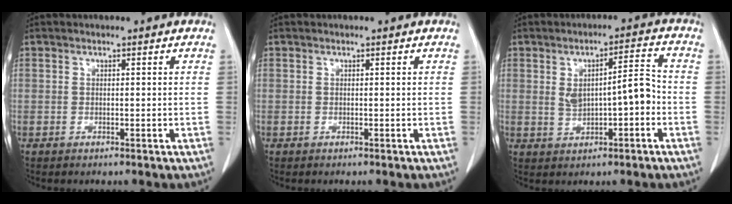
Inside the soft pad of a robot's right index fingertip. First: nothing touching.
{"total": 0.0}
{"total": 7.0, "force": [-0.5, 2.1, 6.6], "torque": [-0.110, 0.024, 0.000]}